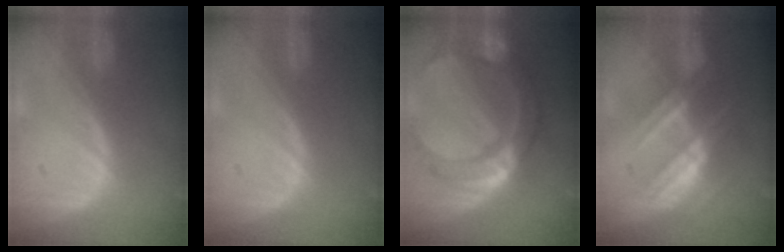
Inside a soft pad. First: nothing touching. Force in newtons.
{"total": 0.0}
{"total": 10.9, "press": 10.8, "slide": 1.1}
{"total": 7.3, "press": 6.8, "slide": 2.7}